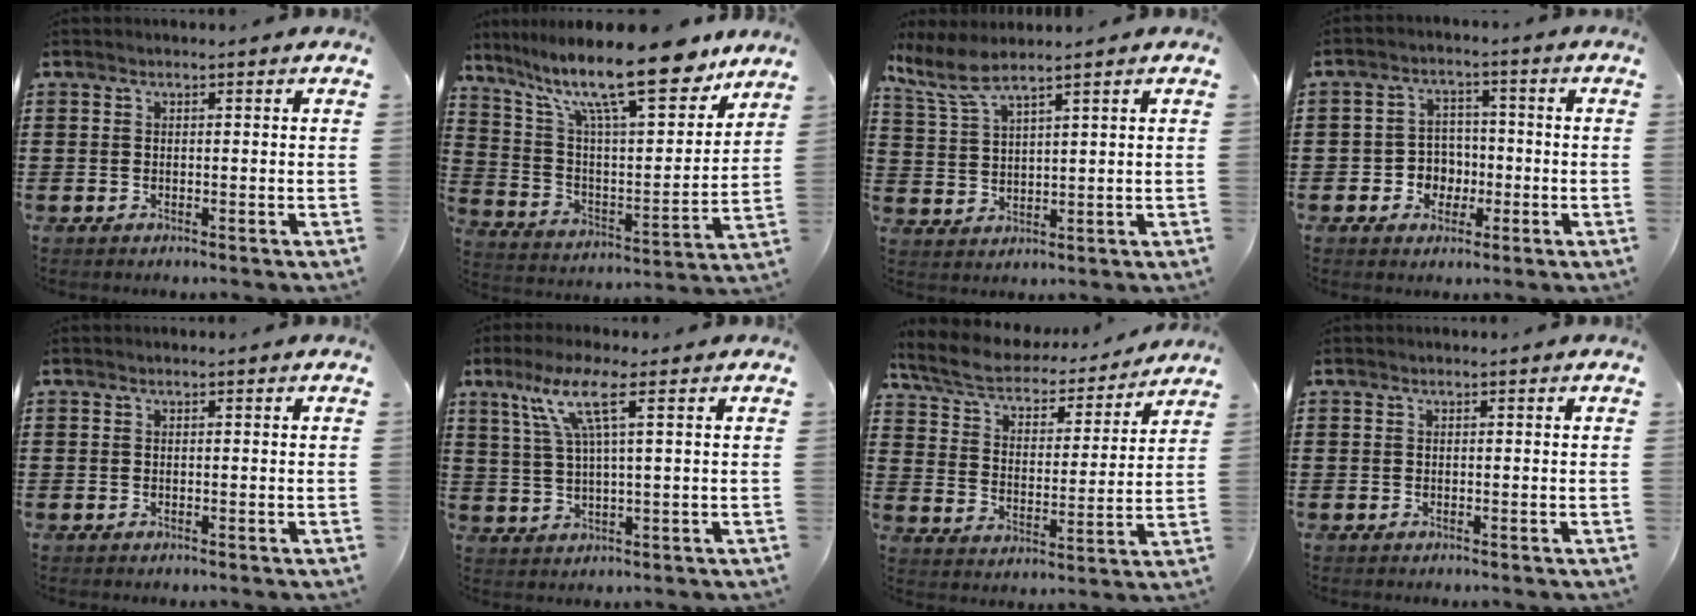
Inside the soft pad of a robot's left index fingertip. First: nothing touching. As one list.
[{"total": 16.7, "force": [12.5, 3.4, 10.6], "torque": [-0.217, -0.062, 0.210]}, {"total": 5.3, "force": [4.2, 0.7, 3.1], "torque": [-0.076, -0.010, 0.074]}, {"total": 4.3, "force": [-1.5, 3.8, 1.3], "torque": [-0.036, 0.009, -0.031]}, {"total": 0.0}, {"total": 7.5, "force": [3.2, 0.6, 6.7], "torque": [-0.138, 0.003, 0.053]}, {"total": 5.6, "force": [5.0, 1.3, 2.2], "torque": [-0.068, -0.035, 0.081]}, {"total": 0.0}]